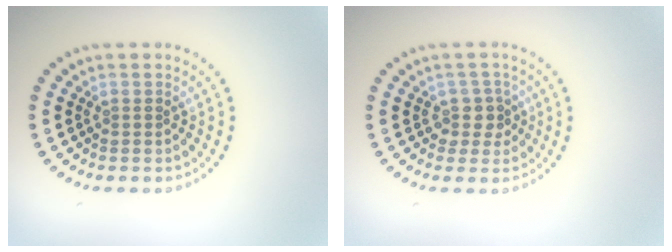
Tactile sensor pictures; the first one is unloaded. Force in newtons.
{"total": 2.0, "press": 1.6, "slide": 1.3}